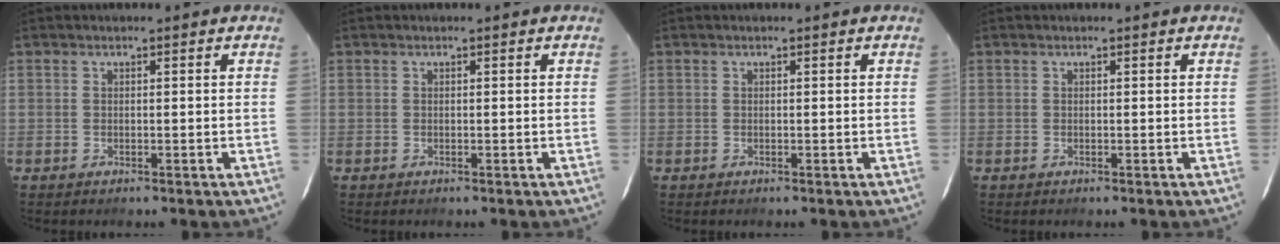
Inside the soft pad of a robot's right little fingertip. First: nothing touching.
{"total": 0.0}
{"total": 0.0}
{"total": 0.0}